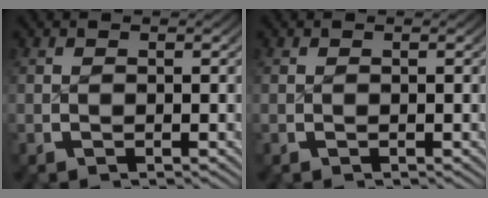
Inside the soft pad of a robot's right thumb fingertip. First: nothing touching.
{"total": 0.0}